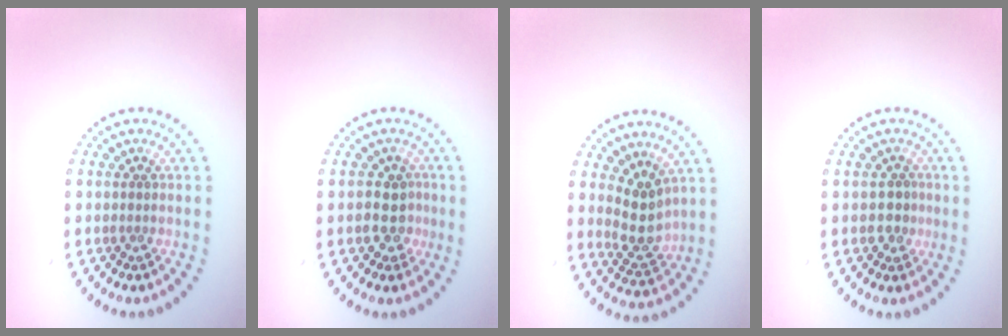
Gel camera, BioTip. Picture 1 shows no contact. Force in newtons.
{"total": 2.9, "press": 2.7, "slide": 1.1}
{"total": 3.1, "press": 2.6, "slide": 1.6}
{"total": 1.6, "press": 1.5, "slide": 0.6}